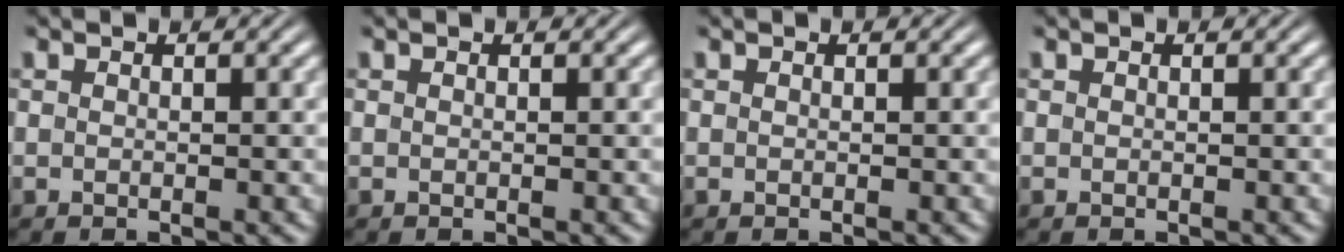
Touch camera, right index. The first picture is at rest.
{"total": 0.0}
{"total": 0.0}
{"total": 0.0}